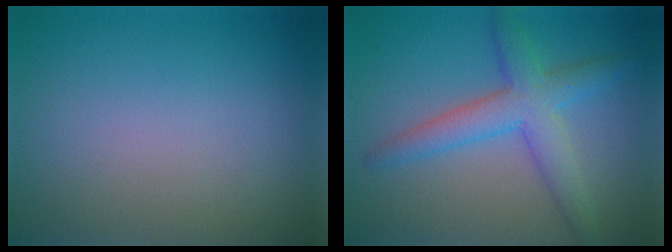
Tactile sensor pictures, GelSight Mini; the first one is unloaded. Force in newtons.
{"total": 4.8, "press": 4.8, "slide": 0.1}